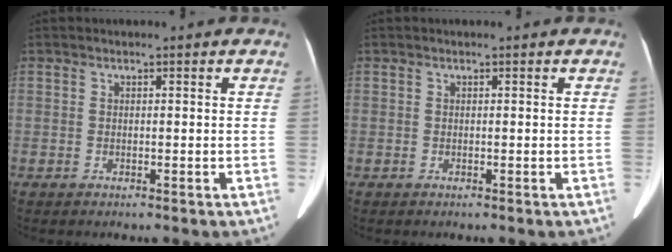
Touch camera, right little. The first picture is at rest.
{"total": 0.0}